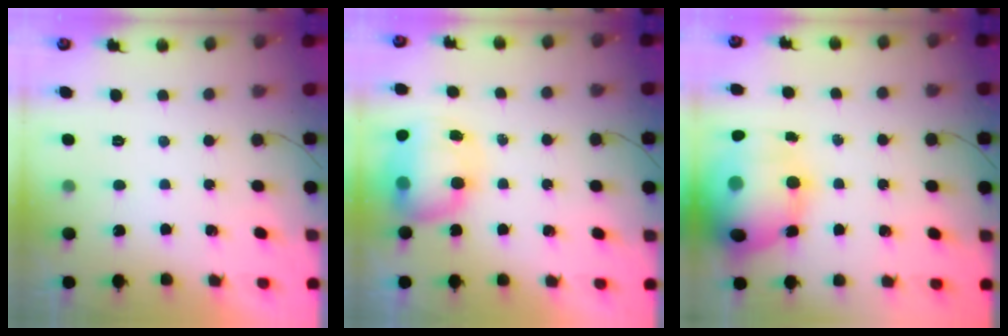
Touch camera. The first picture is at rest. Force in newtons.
{"total": 9.1, "press": 8.9, "slide": 1.8}
{"total": 22.4, "press": 22.0, "slide": 4.0}